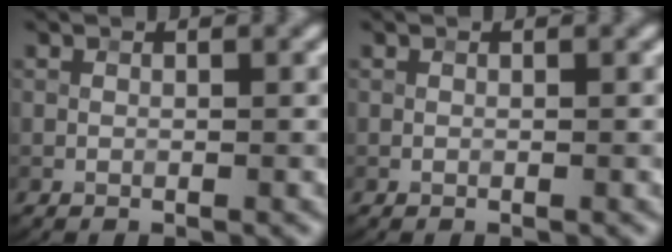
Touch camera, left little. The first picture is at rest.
{"total": 0.0}